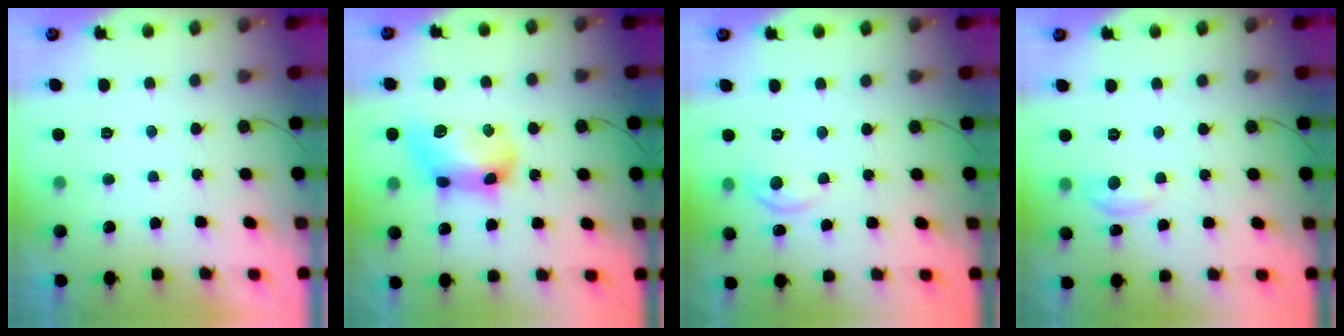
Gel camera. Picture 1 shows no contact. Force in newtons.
{"total": 14.3, "press": 14.2, "slide": 0.5}
{"total": 5.1, "press": 5.0, "slide": 0.6}
{"total": 4.4, "press": 4.4, "slide": 0.5}